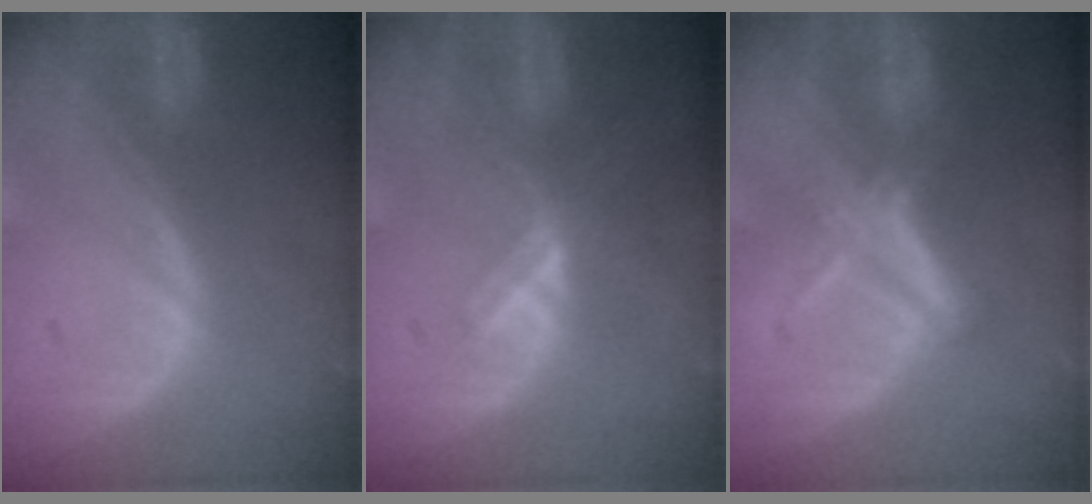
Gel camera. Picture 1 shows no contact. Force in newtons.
{"total": 5.5, "press": 4.9, "slide": 2.6}
{"total": 5.6, "press": 5.2, "slide": 2.2}